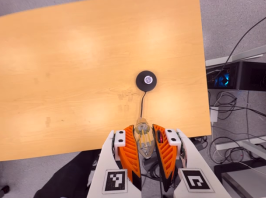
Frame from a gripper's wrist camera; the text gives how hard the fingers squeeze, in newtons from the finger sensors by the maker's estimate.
{"total": 21.1, "left": 24.3, "right": 17.9}